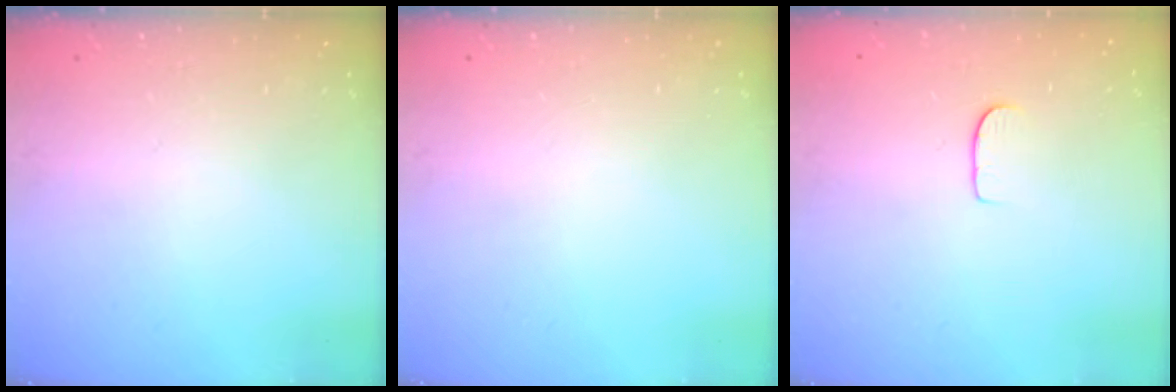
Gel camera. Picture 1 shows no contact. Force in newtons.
{"total": 0.0}
{"total": 6.1, "press": 6.1, "slide": 0.5}